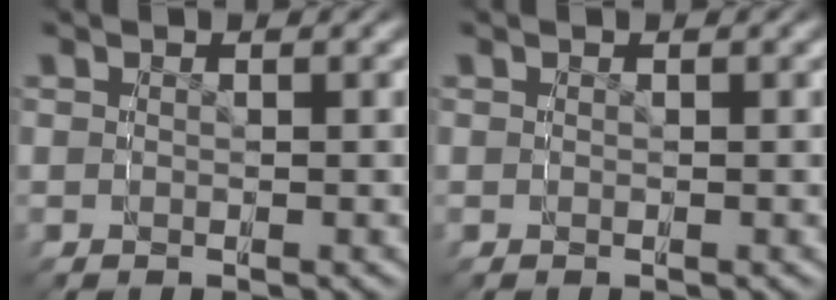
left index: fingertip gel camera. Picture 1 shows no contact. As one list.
[{"total": 0.0}]